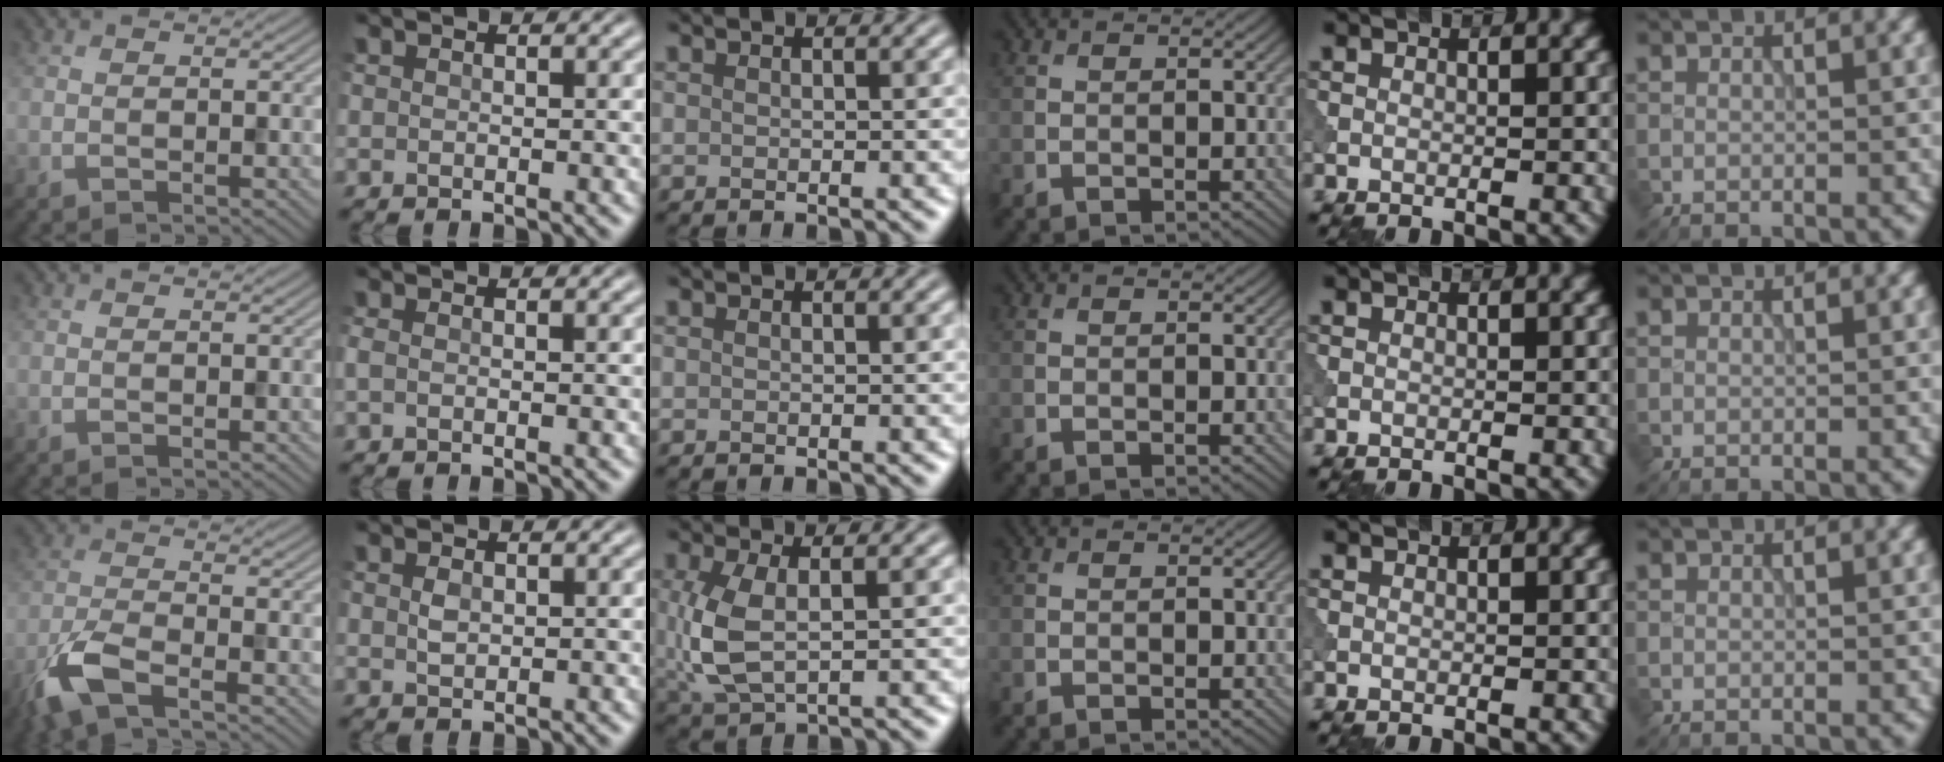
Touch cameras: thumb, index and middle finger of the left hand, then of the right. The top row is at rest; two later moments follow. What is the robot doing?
{"motion": "wipe", "object": "makeup brush"}